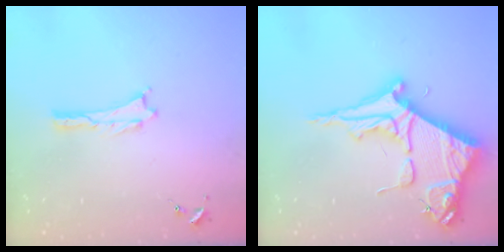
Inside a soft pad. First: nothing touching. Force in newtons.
{"total": 10.2, "press": 10.2, "slide": 1.1}